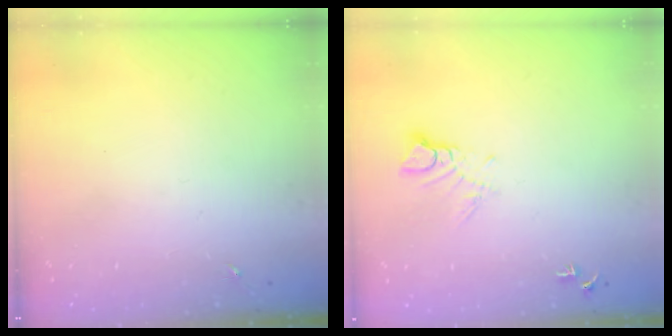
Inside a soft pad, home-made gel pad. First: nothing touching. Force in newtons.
{"total": 7.2, "press": 7.2, "slide": 0.8}